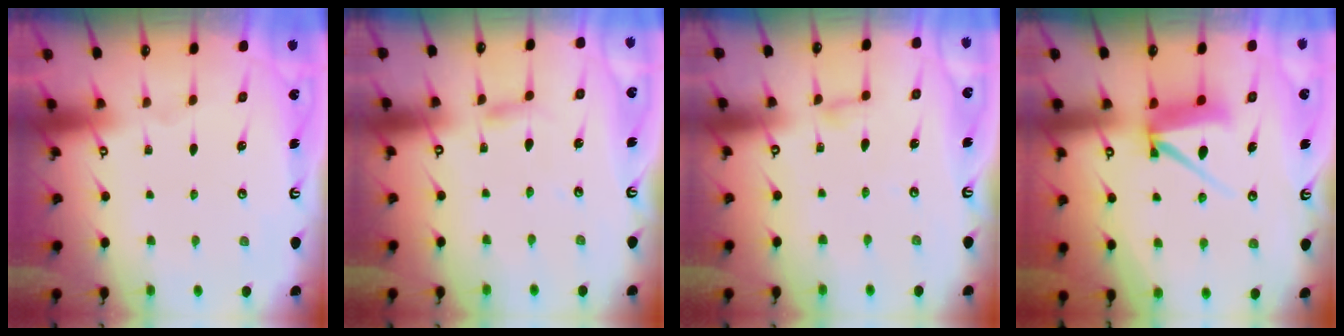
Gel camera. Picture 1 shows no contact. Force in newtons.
{"total": 5.1, "press": 5.1, "slide": 0.6}
{"total": 3.0, "press": 3.0, "slide": 0.3}
{"total": 8.9, "press": 8.9, "slide": 0.6}